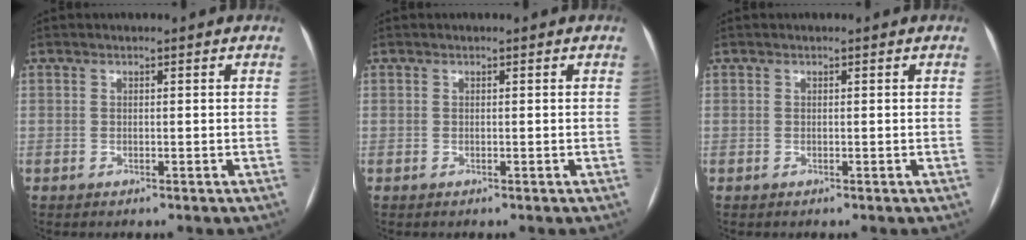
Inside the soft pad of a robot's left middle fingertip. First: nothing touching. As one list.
[{"total": 0.0}, {"total": 0.0}]